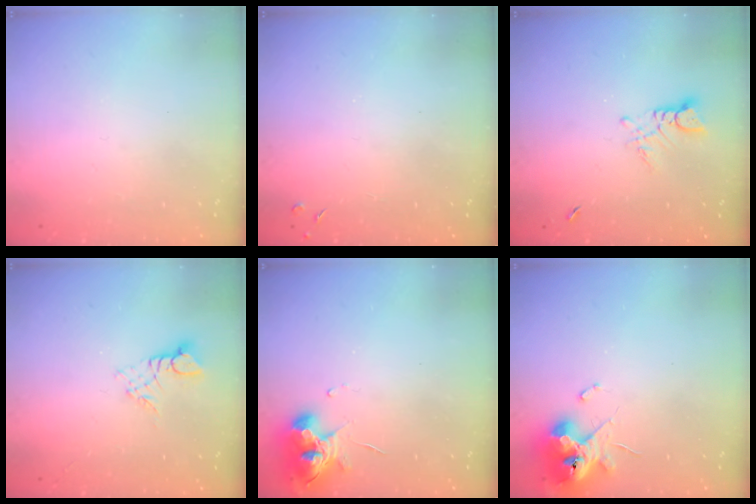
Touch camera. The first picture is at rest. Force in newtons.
{"total": 2.8, "press": 2.7, "slide": 0.5}
{"total": 3.0, "press": 3.0, "slide": 0.2}
{"total": 3.0, "press": 3.0, "slide": 0.3}
{"total": 10.7, "press": 10.6, "slide": 1.4}
{"total": 11.4, "press": 11.4, "slide": 1.1}